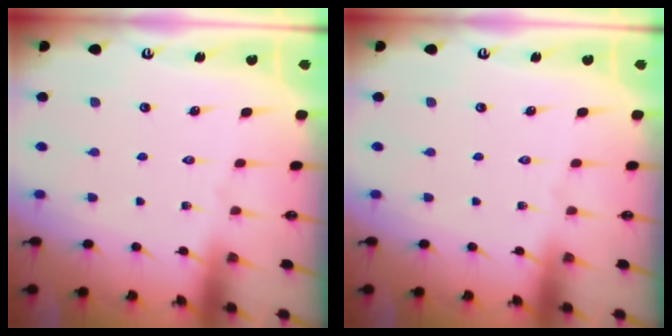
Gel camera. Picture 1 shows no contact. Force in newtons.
{"total": 0.0}